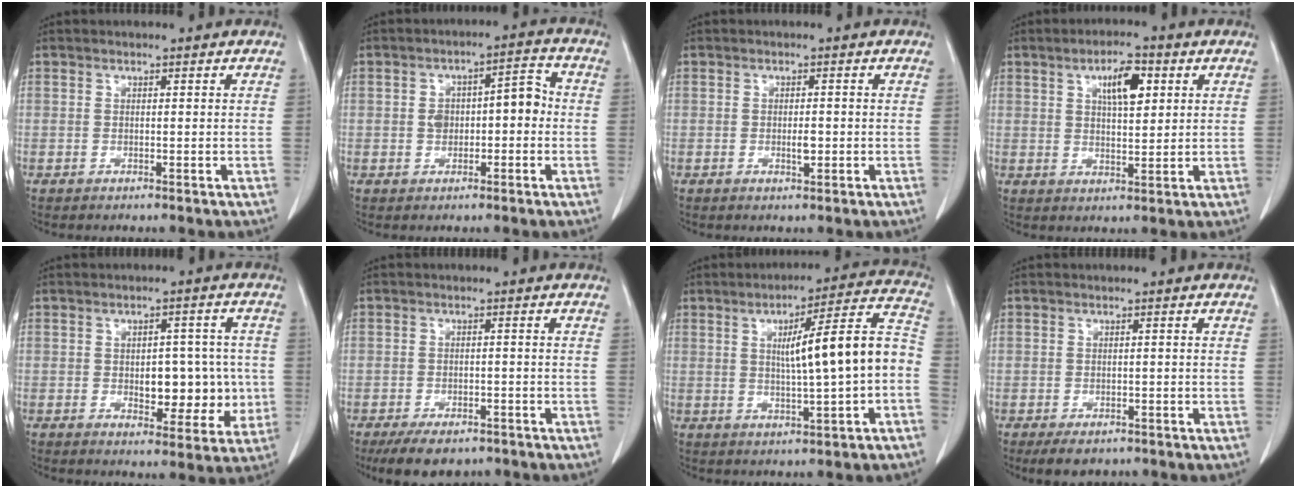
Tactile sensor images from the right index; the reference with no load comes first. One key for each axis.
{"total": 6.4, "fx": -0.2, "fy": 3.4, "fz": 5.4, "tx": -0.081, "ty": 0.039, "tz": -0.001}
{"total": 1.7, "fx": -0.3, "fy": 0.6, "fz": 1.6, "tx": -0.029, "ty": -0.001, "tz": -0.003}
{"total": 6.5, "fx": 2.7, "fy": 2.2, "fz": 5.5, "tx": -0.093, "ty": 0.006, "tz": 0.044}
{"total": 8.5, "fx": -0.7, "fy": 4.7, "fz": 7.0, "tx": -0.075, "ty": 0.016, "tz": 0.001}
{"total": 7.7, "fx": -5.8, "fy": 3.6, "fz": 3.6, "tx": -0.049, "ty": -0.001, "tz": -0.084}
{"total": 13.0, "fx": -0.4, "fy": 0.7, "fz": 13.0, "tx": -0.181, "ty": 0.030, "tz": -0.005}
{"total": 4.1, "fx": -2.9, "fy": 2.2, "fz": 1.8, "tx": -0.022, "ty": -0.002, "tz": -0.037}